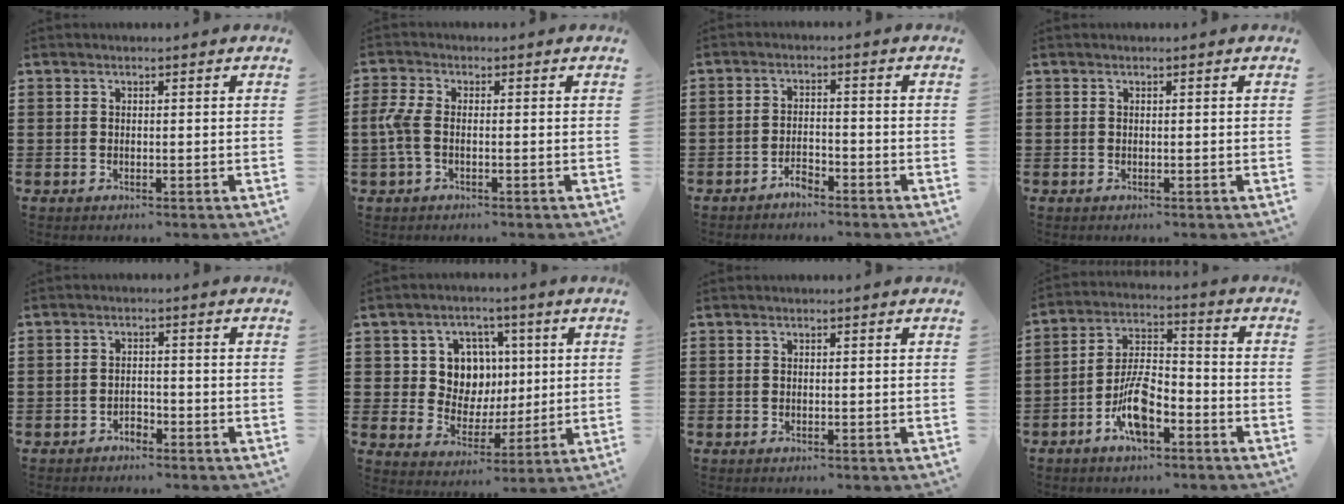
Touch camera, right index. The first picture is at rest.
{"total": 3.6, "force": [-0.9, 1.6, 3.1], "torque": [-0.091, -0.009, -0.027]}
{"total": 2.6, "force": [-2.4, 0.6, 0.8], "torque": [-0.020, 0.005, -0.048]}
{"total": 0.0}
{"total": 1.8, "force": [-1.6, 0.6, 0.4], "torque": [-0.014, -0.001, -0.033]}
{"total": 8.5, "force": [2.1, 7.4, 3.7], "torque": [-0.091, 0.015, 0.039]}
{"total": 0.0}
{"total": 8.8, "force": [-4.6, 3.3, 6.7], "torque": [-0.140, 0.005, -0.085]}